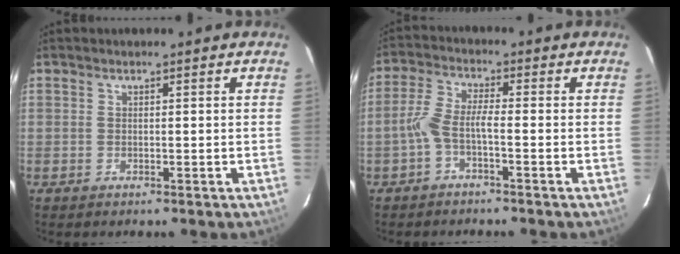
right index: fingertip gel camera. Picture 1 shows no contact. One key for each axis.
{"total": 4.4, "fx": -1.9, "fy": 0.7, "fz": 3.9, "tx": -0.093, "ty": 0.010, "tz": -0.039}